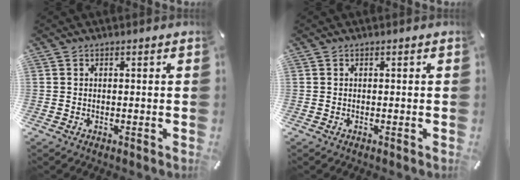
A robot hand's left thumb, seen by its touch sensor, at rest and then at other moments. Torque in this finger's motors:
{"motor_torque": [0.00, 0.00, 0.00, 0.00, 0.00]}